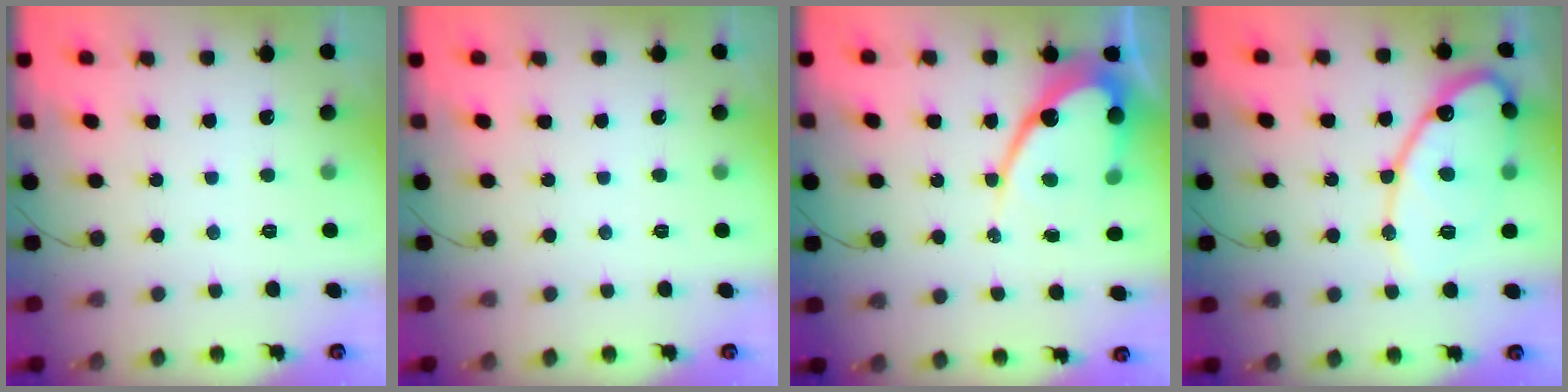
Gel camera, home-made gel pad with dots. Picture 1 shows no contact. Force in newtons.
{"total": 0.0}
{"total": 12.7, "press": 12.6, "slide": 1.1}
{"total": 15.4, "press": 15.4, "slide": 1.1}